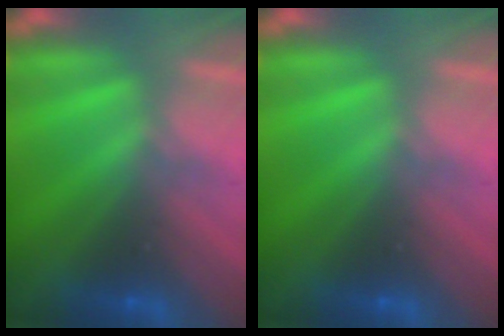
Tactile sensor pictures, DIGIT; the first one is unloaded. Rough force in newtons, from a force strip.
{"total": 0.0}